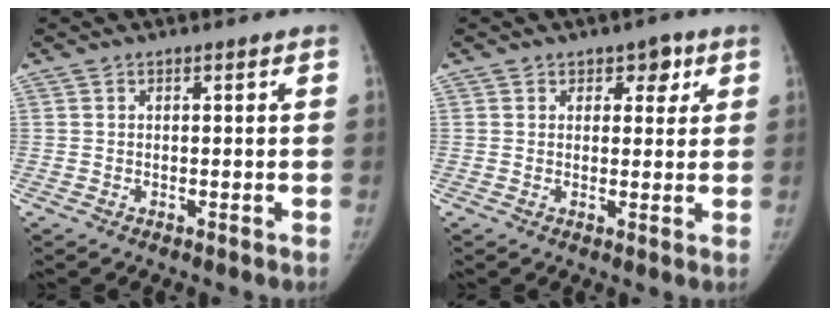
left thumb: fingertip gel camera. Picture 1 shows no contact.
{"total": 4.2, "force": [2.0, 3.2, 1.9], "torque": [0.013, -0.007, 0.024]}